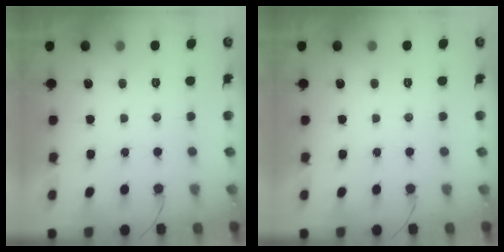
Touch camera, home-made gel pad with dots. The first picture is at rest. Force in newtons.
{"total": 0.0}